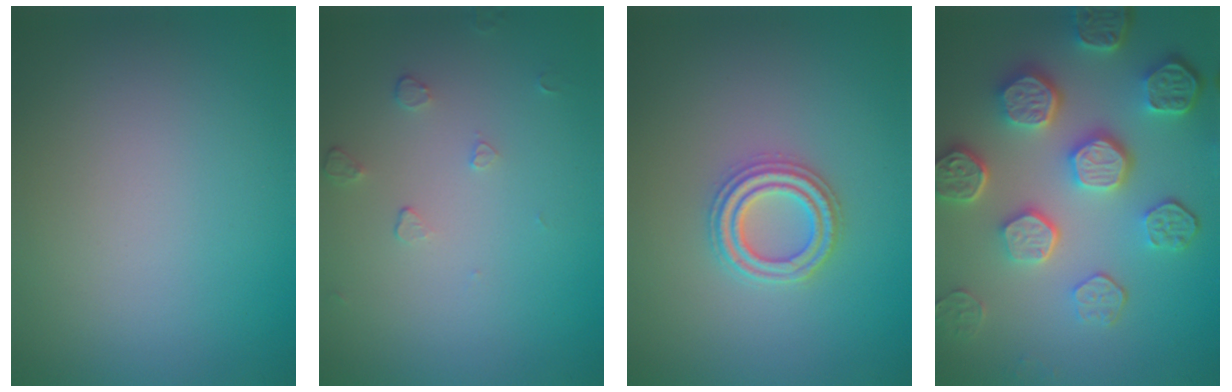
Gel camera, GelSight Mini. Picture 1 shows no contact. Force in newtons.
{"total": 0.9, "press": 0.6, "slide": 0.7}
{"total": 2.7, "press": 2.7, "slide": 0.5}
{"total": 7.7, "press": 5.9, "slide": 4.9}